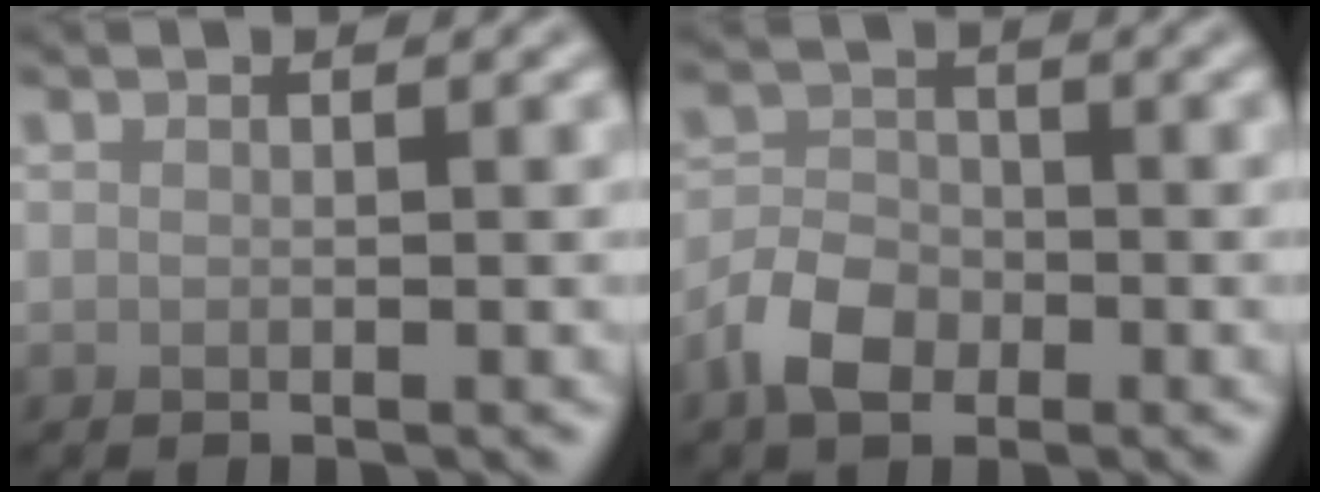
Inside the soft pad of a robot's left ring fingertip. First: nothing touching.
{"total": 4.2, "force": [-2.1, 2.8, 2.3], "torque": [-0.043, 0.004, -0.047]}